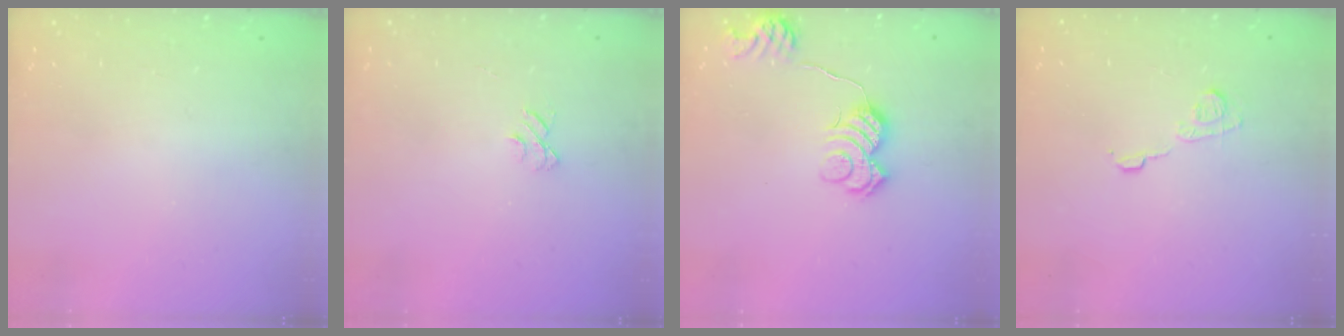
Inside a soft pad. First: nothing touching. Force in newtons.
{"total": 3.8, "press": 3.8, "slide": 0.3}
{"total": 11.1, "press": 11.0, "slide": 0.7}
{"total": 7.0, "press": 7.0, "slide": 0.4}